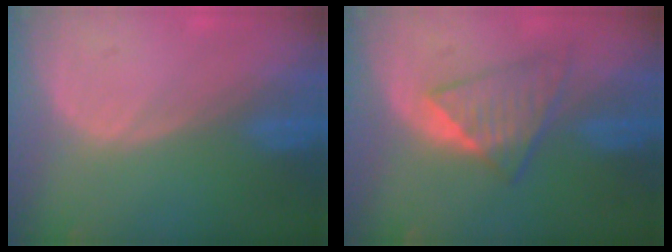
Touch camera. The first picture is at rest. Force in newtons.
{"total": 6.0, "press": 5.8, "slide": 1.6}